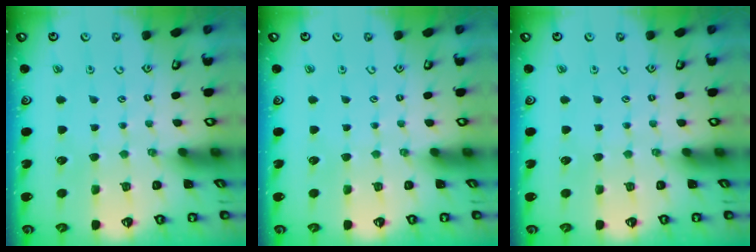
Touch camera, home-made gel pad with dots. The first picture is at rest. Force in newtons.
{"total": 0.0}
{"total": 0.0}